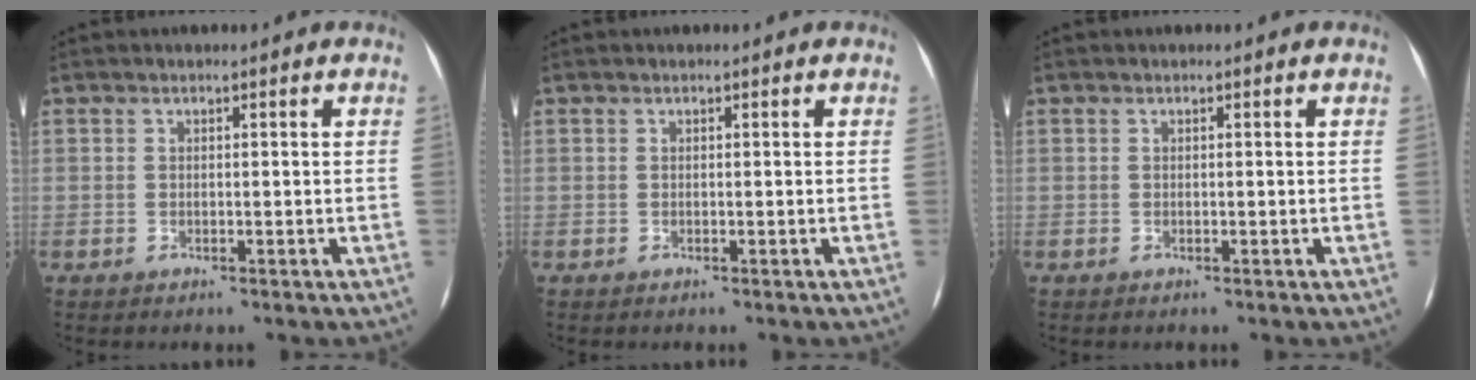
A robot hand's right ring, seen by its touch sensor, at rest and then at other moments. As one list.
[{"total": 0.0}, {"total": 0.0}]